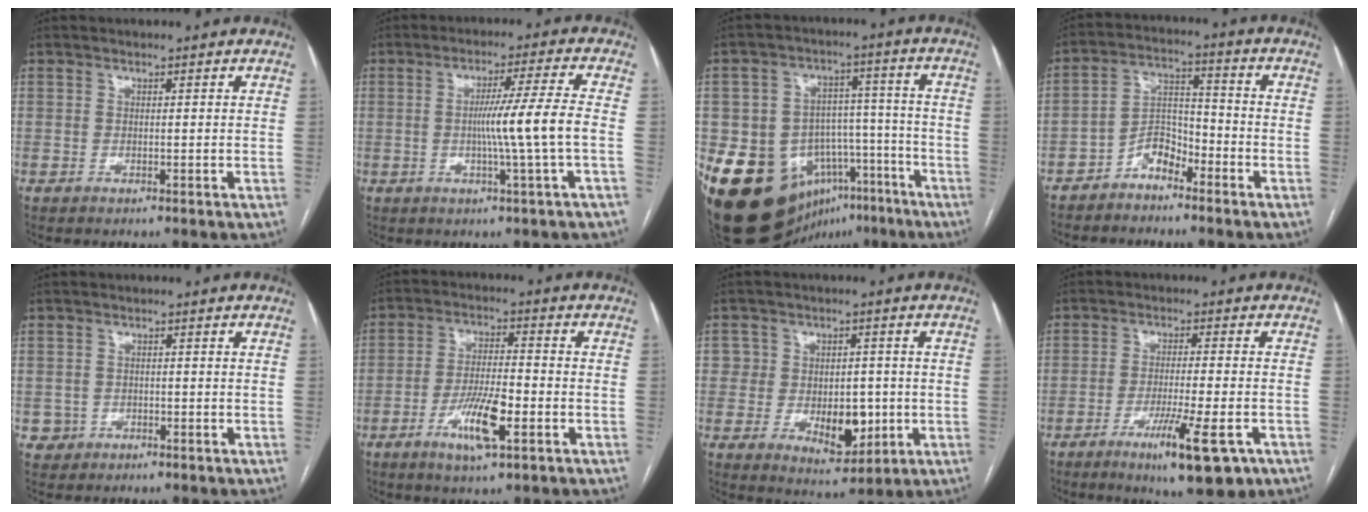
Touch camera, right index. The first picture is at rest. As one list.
[{"total": 8.1, "force": [-1.0, -2.2, 7.7], "torque": [-0.133, -0.001, -0.015]}, {"total": 19.6, "force": [-11.5, 13.7, 7.9], "torque": [-0.118, 0.073, -0.158]}, {"total": 5.4, "force": [-3.9, 2.6, 2.8], "torque": [-0.045, 0.017, -0.078]}, {"total": 1.9, "force": [-0.6, 1.8, -0.2], "torque": [0.009, 0.009, -0.011]}, {"total": 8.4, "force": [-3.6, 1.4, 7.5], "torque": [-0.145, -0.006, -0.062]}, {"total": 7.9, "force": [-1.2, 5.6, 5.5], "torque": [-0.062, 0.005, -0.008]}, {"total": 10.1, "force": [-5.2, 0.8, 8.6], "torque": [-0.138, -0.022, -0.077]}]